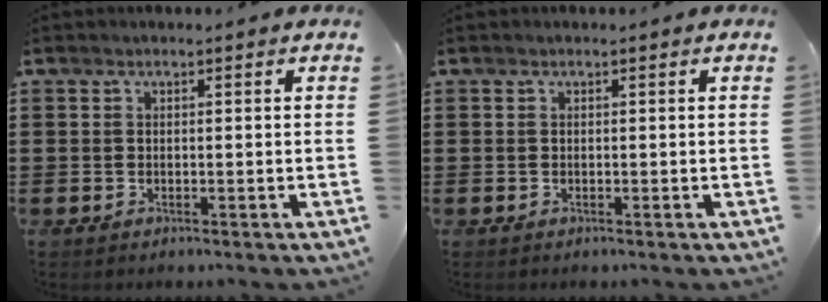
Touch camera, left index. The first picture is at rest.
{"total": 0.0}